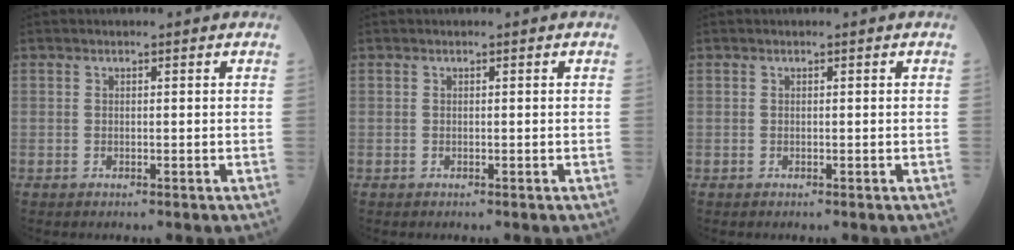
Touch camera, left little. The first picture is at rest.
{"total": 0.0}
{"total": 0.0}